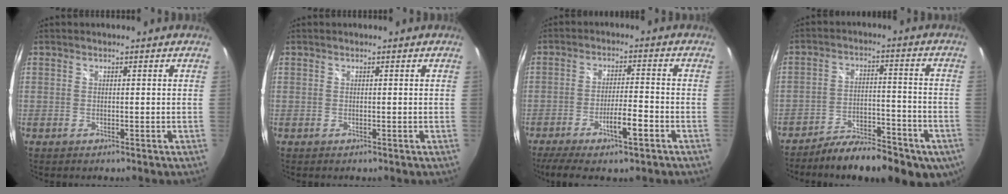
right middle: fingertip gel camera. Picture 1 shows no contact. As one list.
[{"total": 0.0}, {"total": 9.4, "force": [-5.6, 1.4, 7.4], "torque": [-0.149, -0.011, -0.095]}, {"total": 13.7, "force": [-9.9, 5.1, 8.0], "torque": [-0.130, -0.012, -0.144]}]